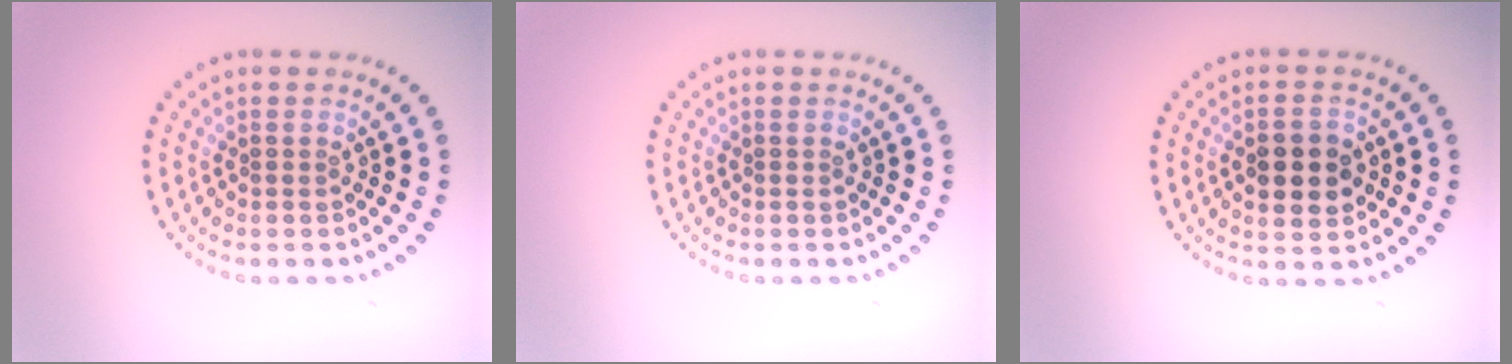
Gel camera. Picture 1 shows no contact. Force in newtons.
{"total": 0.0}
{"total": 4.7, "press": 4.7, "slide": 0.1}